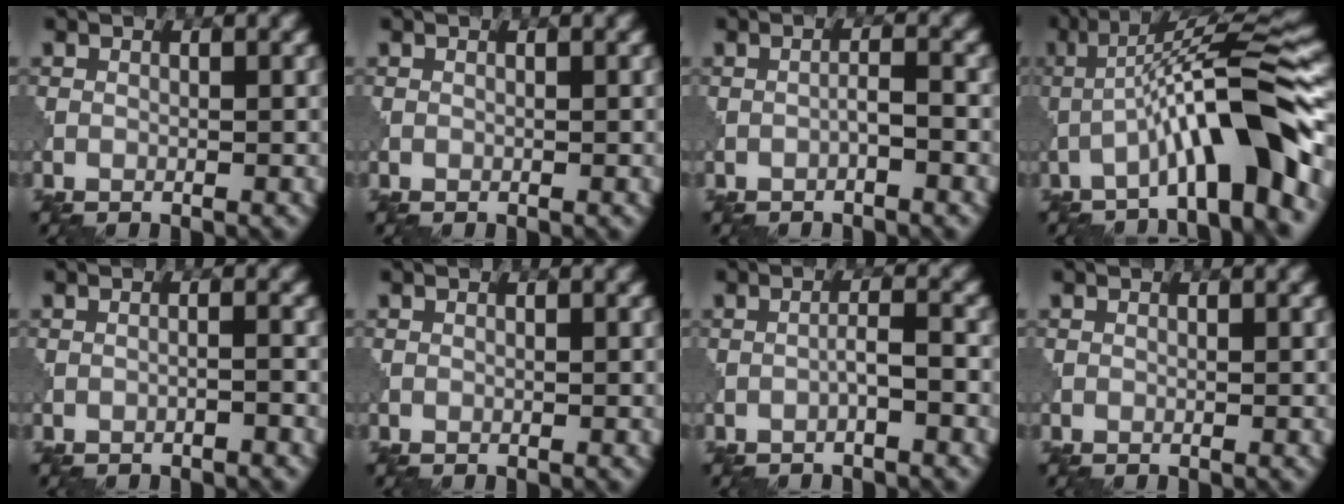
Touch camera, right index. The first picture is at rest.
{"total": 0.0}
{"total": 1.1, "force": [-0.7, -0.1, 0.8], "torque": [-0.012, 0.011, -0.011]}
{"total": 8.8, "force": [-3.2, 1.2, 8.1], "torque": [-0.119, 0.030, -0.051]}
{"total": 1.0, "force": [-0.6, 0.2, 0.8], "torque": [-0.007, 0.011, -0.019]}
{"total": 0.0}
{"total": 1.4, "force": [-0.8, -0.1, 1.1], "torque": [-0.019, 0.013, -0.013]}
{"total": 0.0}